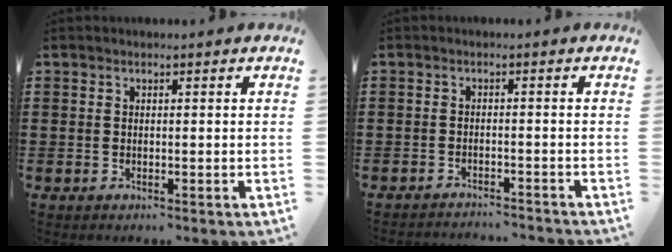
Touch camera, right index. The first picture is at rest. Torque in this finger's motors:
{"motor_torque": [-1.31, -0.83, 0.02, 0.04]}